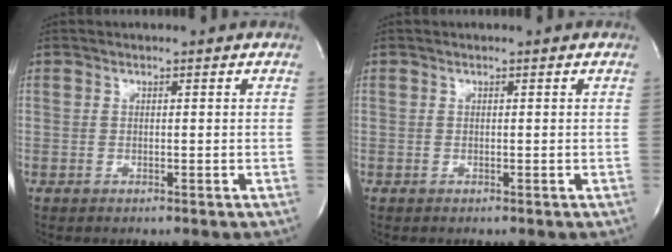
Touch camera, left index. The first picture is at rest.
{"total": 0.0}